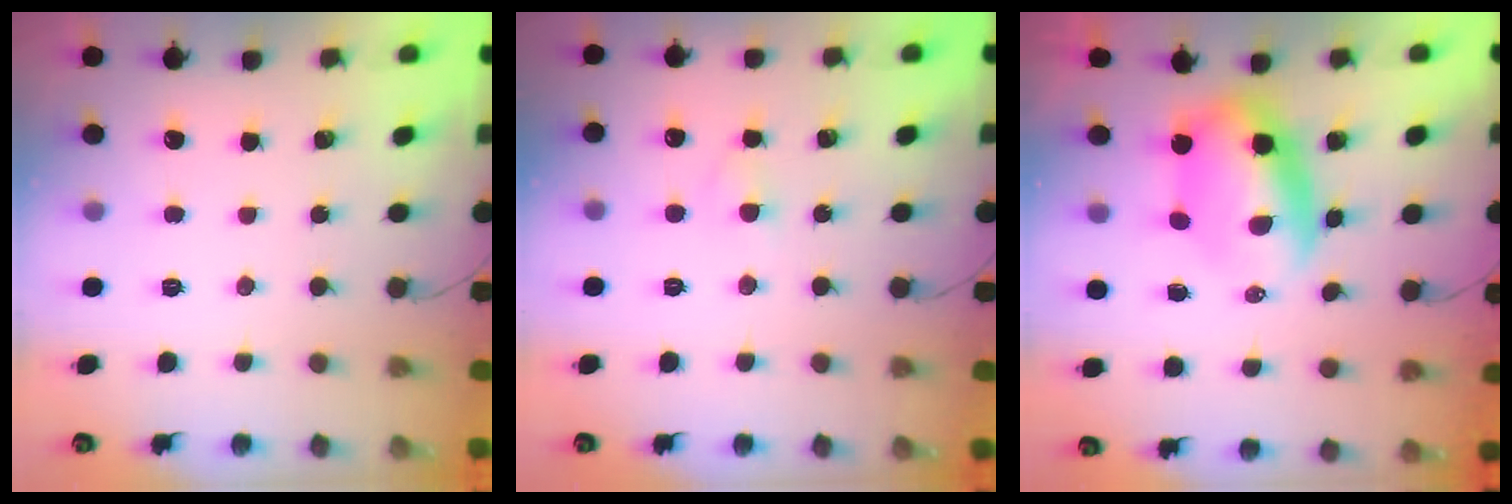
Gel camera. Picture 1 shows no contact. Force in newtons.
{"total": 2.2, "press": 2.0, "slide": 1.0}
{"total": 7.3, "press": 7.0, "slide": 1.8}